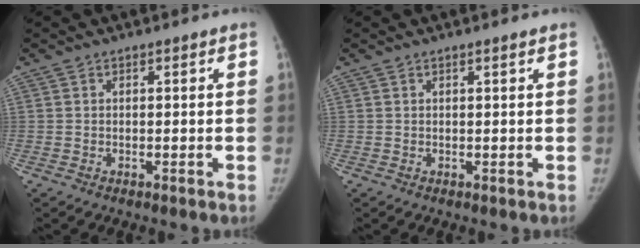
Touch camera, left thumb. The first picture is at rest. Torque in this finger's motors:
{"motor_torque": [-0.23, -0.06, -0.69, 0.20, -0.01]}